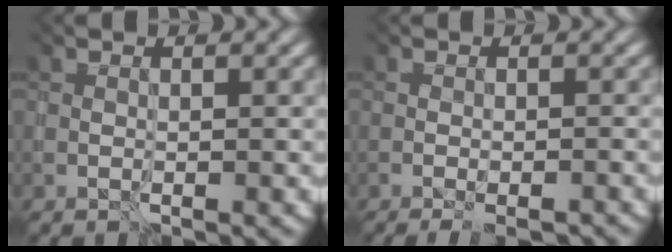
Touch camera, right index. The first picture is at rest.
{"total": 2.7, "force": [-1.9, 1.0, 1.7], "torque": [-0.020, -0.001, -0.015]}